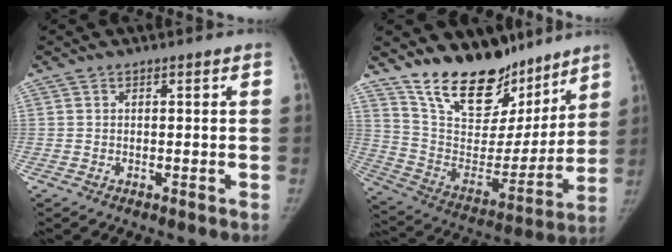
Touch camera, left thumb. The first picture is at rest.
{"total": 21.9, "force": [17.3, 10.1, 8.8], "torque": [-0.099, -0.101, 0.293]}